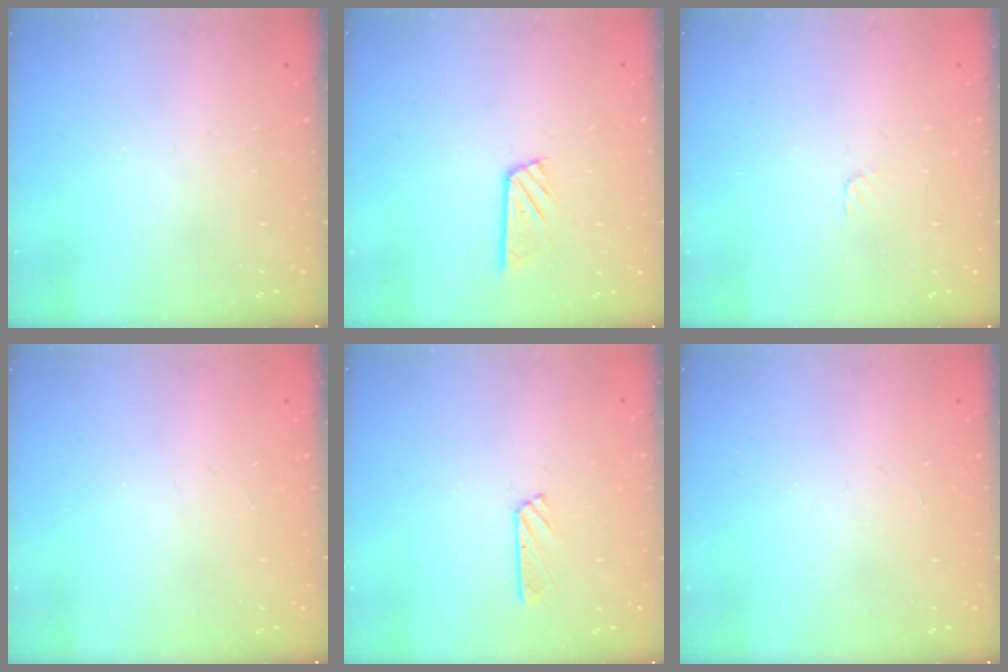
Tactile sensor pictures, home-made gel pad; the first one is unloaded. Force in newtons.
{"total": 7.0, "press": 7.0, "slide": 0.5}
{"total": 3.3, "press": 3.3, "slide": 0.4}
{"total": 0.0}
{"total": 5.5, "press": 5.5, "slide": 0.3}
{"total": 0.0}